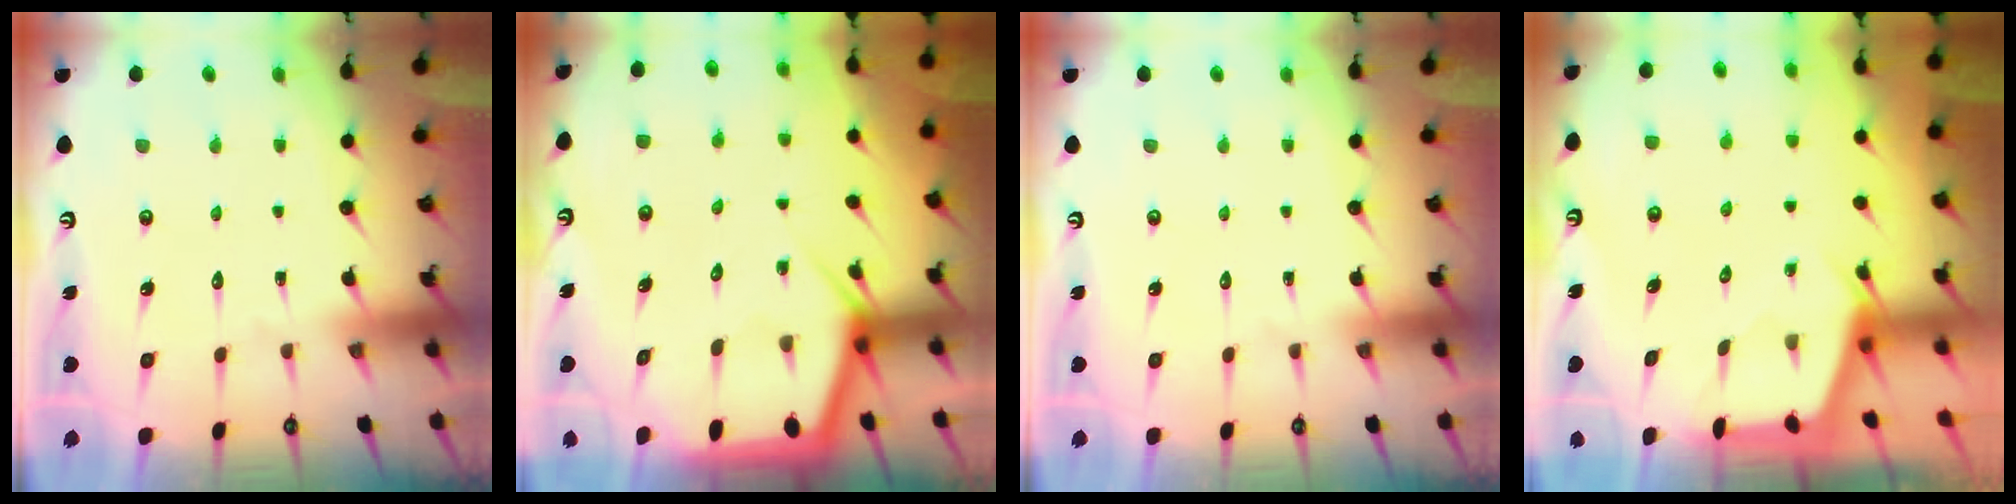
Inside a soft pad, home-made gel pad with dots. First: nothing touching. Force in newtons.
{"total": 6.6, "press": 6.6, "slide": 0.7}
{"total": 0.0}
{"total": 2.5, "press": 2.5, "slide": 0.3}